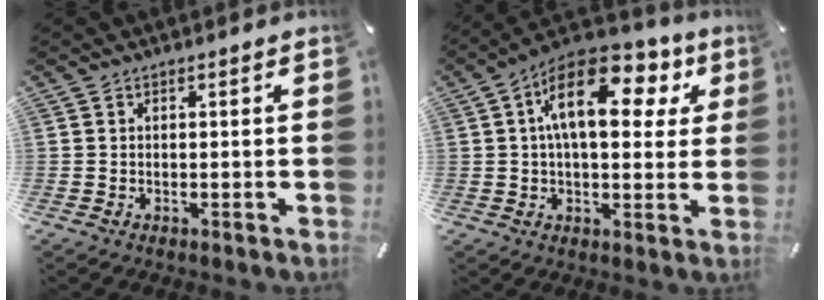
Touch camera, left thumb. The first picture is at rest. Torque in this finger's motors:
{"motor_torque": [0.76, 1.33, 1.82, -0.95, 0.66]}